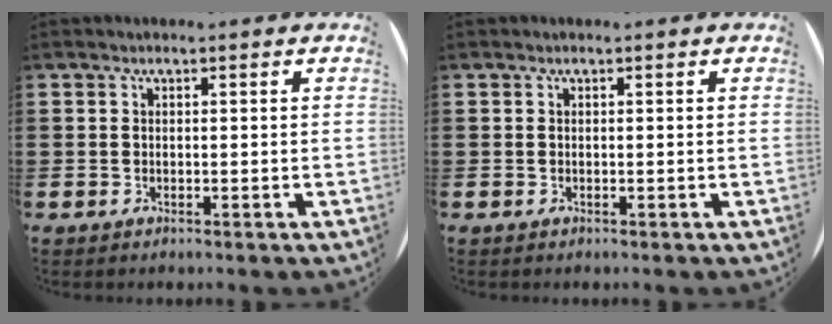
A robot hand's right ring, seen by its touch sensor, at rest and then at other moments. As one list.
[{"total": 0.0}]